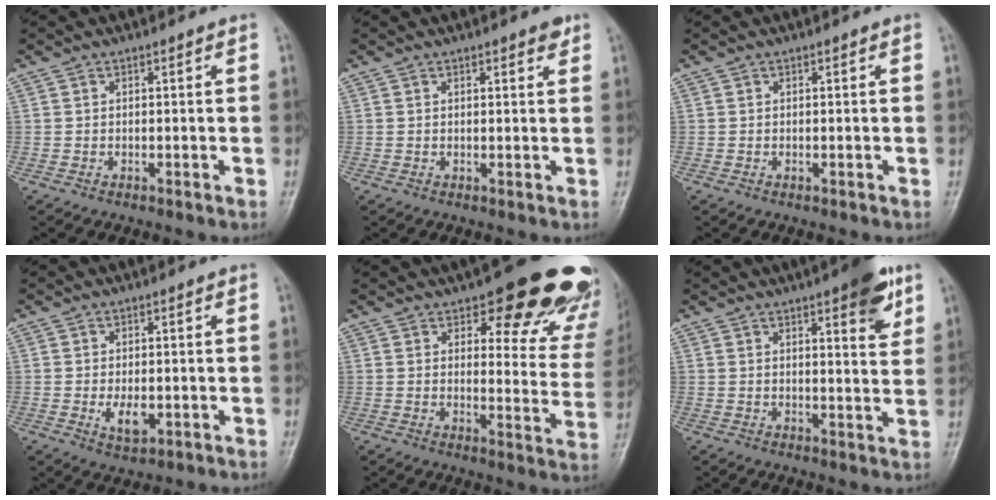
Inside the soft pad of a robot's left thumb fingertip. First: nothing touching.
{"total": 1.9, "force": [1.3, 0.6, 1.2], "torque": [-0.012, -0.006, 0.015]}
{"total": 0.5, "force": [0.1, 0.2, 0.4], "torque": [-0.006, 0.000, 0.003]}
{"total": 4.3, "force": [-0.6, 2.3, 3.5], "torque": [-0.055, -0.008, -0.006]}
{"total": 20.9, "force": [15.2, 7.7, 12.0], "torque": [-0.085, -0.083, 0.172]}
{"total": 8.9, "force": [4.9, 2.4, 7.1], "torque": [-0.076, -0.021, 0.059]}